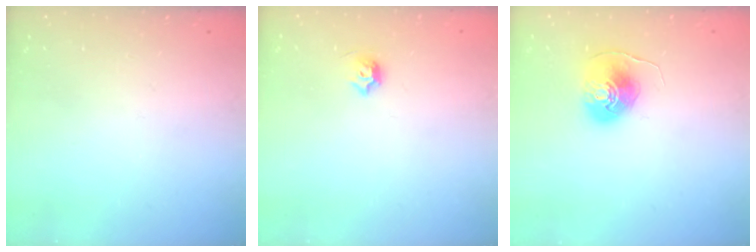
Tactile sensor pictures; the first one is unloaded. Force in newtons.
{"total": 4.7, "press": 4.6, "slide": 1.2}
{"total": 9.1, "press": 9.1, "slide": 0.4}